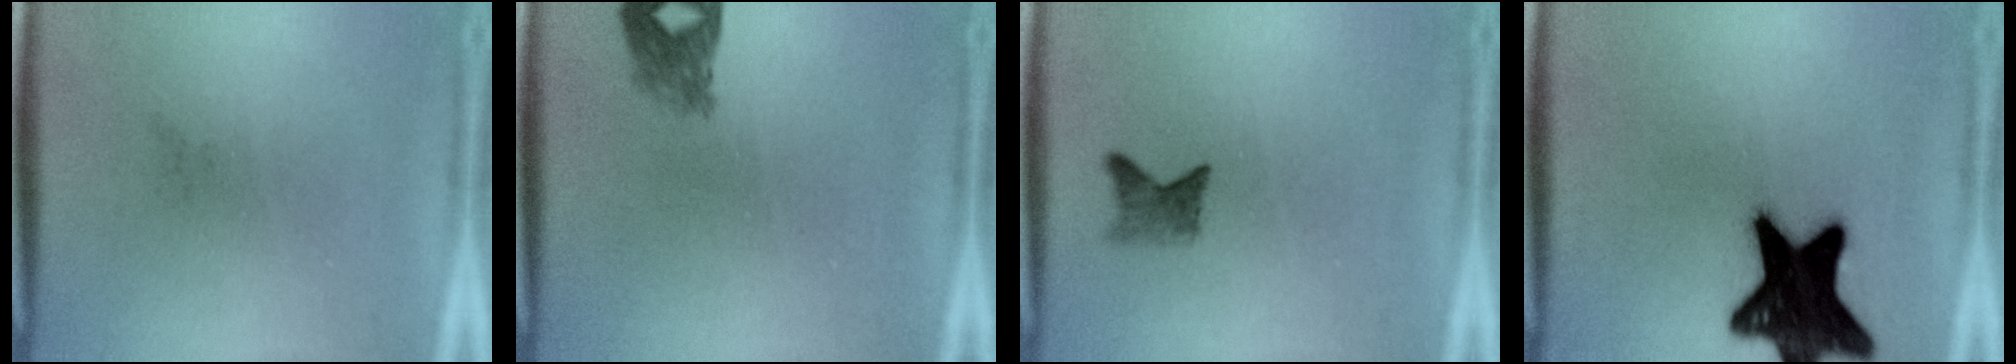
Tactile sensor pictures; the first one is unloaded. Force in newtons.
{"total": 2.4}
{"total": 2.0}
{"total": 19.5}